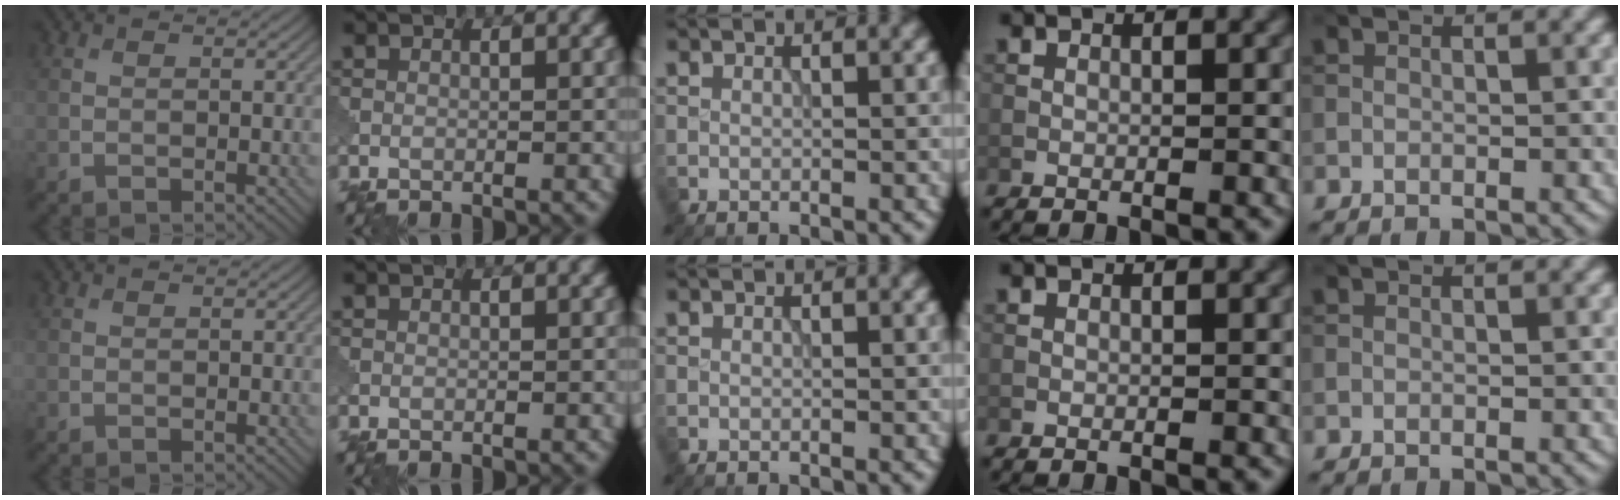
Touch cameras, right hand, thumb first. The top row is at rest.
{}